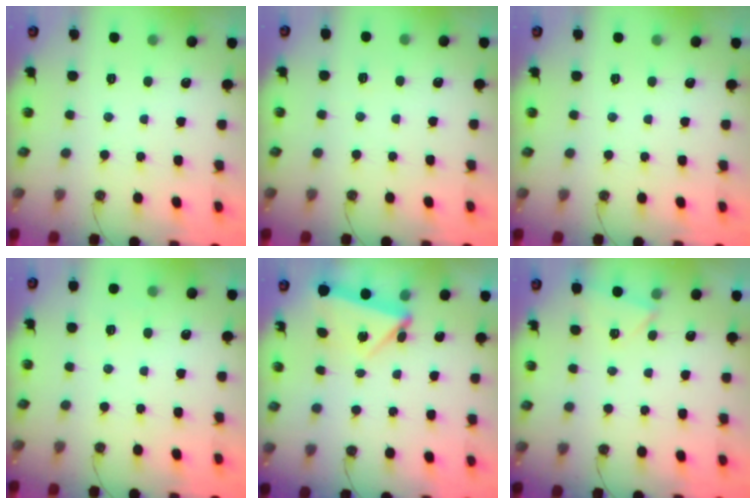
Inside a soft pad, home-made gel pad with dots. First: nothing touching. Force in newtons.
{"total": 2.5, "press": 1.8, "slide": 1.7}
{"total": 0.0}
{"total": 3.2, "press": 3.2, "slide": 0.3}
{"total": 6.4, "press": 6.3, "slide": 1.3}
{"total": 2.8, "press": 1.9, "slide": 2.1}